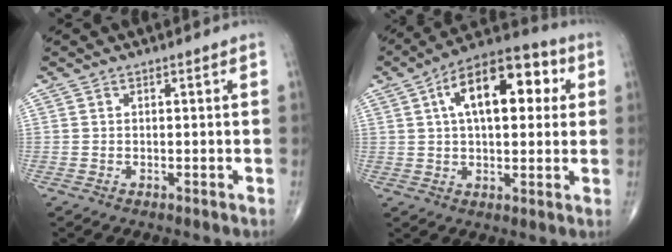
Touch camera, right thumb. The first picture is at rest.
{"total": 17.0, "force": [4.6, 8.5, 14.0], "torque": [-0.190, 0.025, 0.062]}